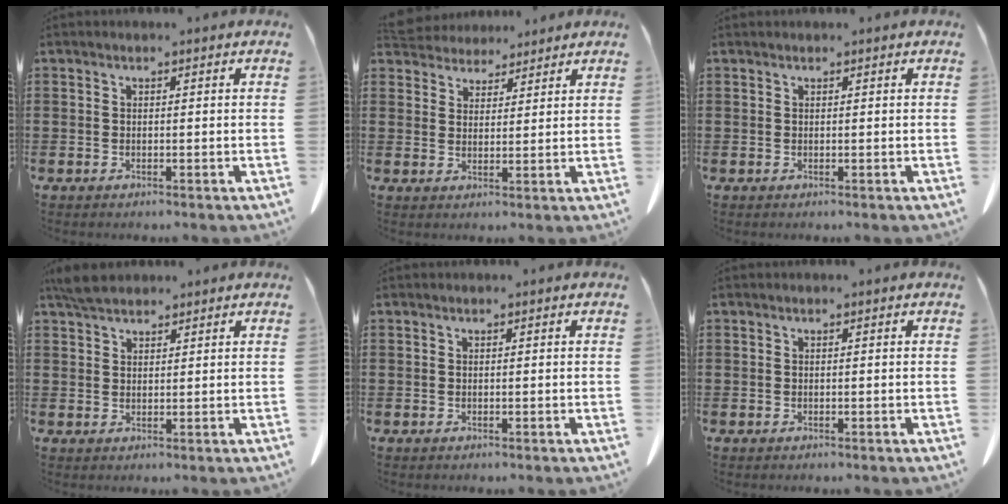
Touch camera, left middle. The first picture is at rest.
{"total": 4.3, "force": [4.1, 1.3, -0.1], "torque": [-0.017, -0.013, 0.077]}
{"total": 0.0}
{"total": 3.6, "force": [3.0, 1.2, 1.5], "torque": [-0.037, 0.001, 0.059]}
{"total": 0.0}
{"total": 0.0}